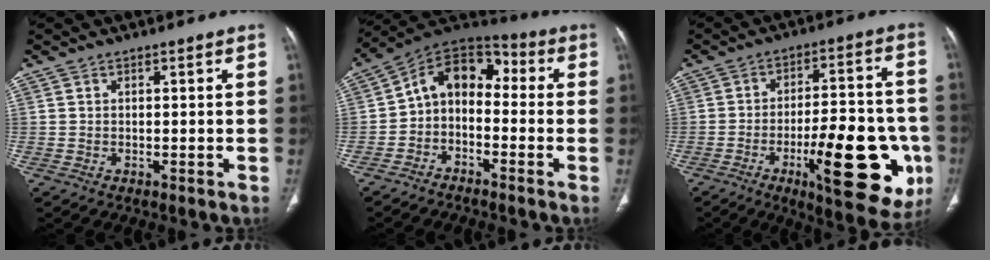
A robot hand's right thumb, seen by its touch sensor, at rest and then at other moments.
{"total": 10.6, "force": [-2.0, 7.4, 7.3], "torque": [-0.096, 0.067, -0.052]}
{"total": 22.0, "force": [-7.1, 7.5, 19.4], "torque": [-0.228, 0.018, -0.088]}